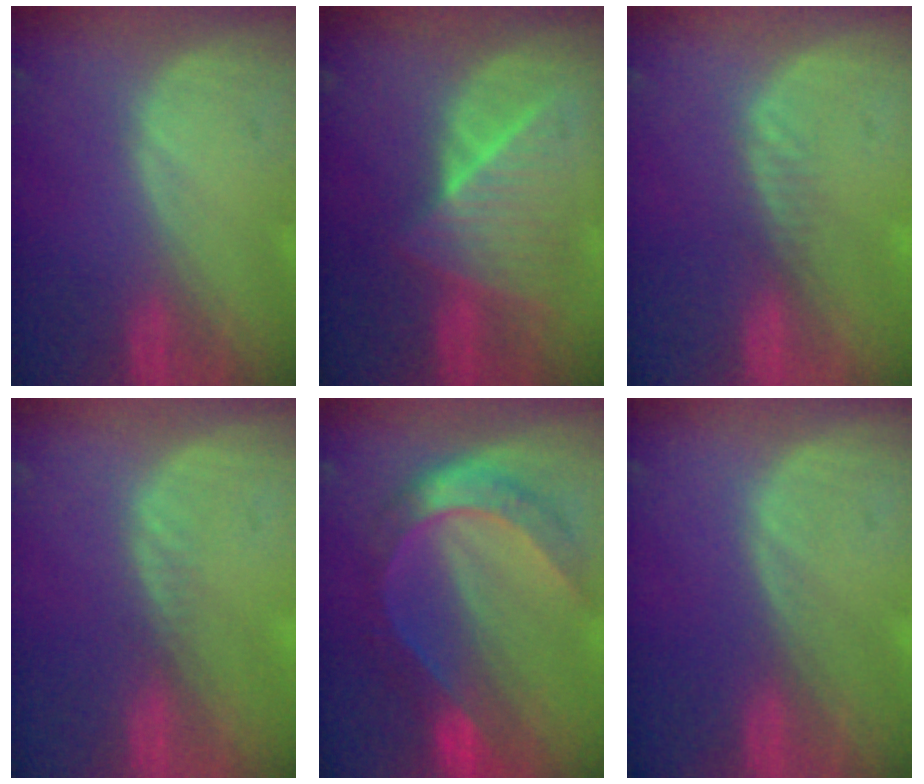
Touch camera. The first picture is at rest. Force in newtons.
{"total": 7.0, "press": 7.0, "slide": 0.2}
{"total": 1.3, "press": 1.1, "slide": 0.7}
{"total": 1.2, "press": 0.9, "slide": 0.8}
{"total": 8.2, "press": 8.2, "slide": 0.9}
{"total": 0.0}